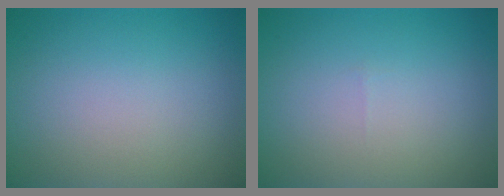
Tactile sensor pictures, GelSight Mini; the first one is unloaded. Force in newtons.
{"total": 0.0}